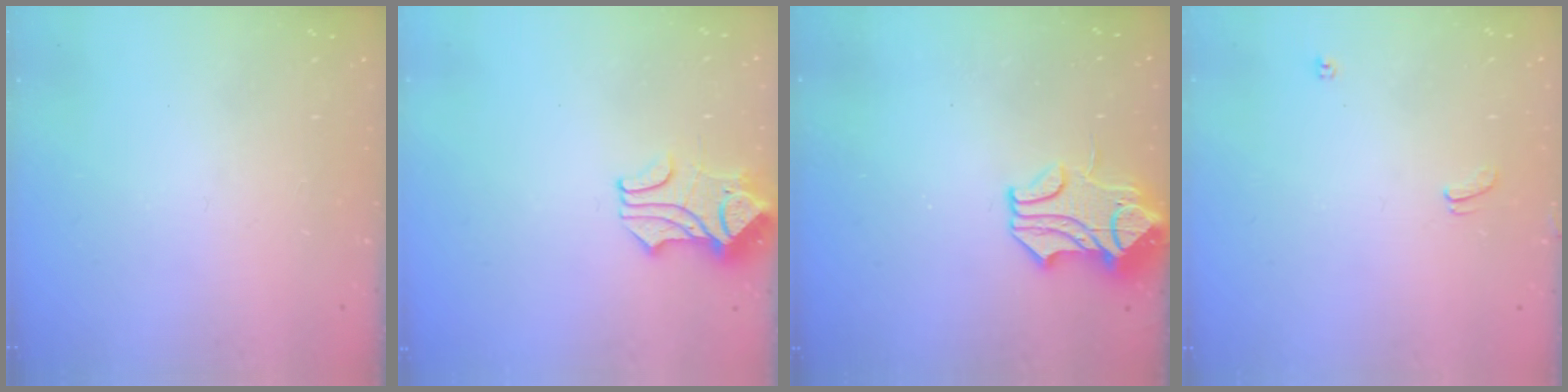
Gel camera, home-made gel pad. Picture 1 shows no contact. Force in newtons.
{"total": 1.6, "press": 1.2, "slide": 1.0}
{"total": 1.8, "press": 1.1, "slide": 1.4}
{"total": 2.3, "press": 2.3, "slide": 0.4}